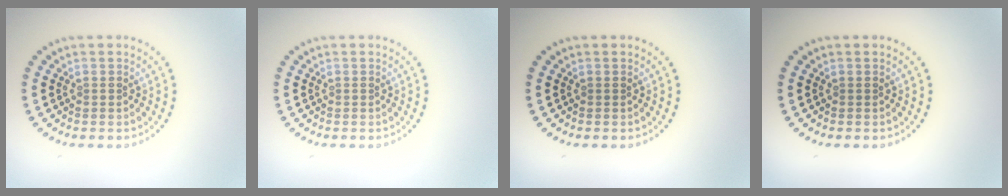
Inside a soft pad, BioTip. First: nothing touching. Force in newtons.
{"total": 0.0}
{"total": 0.0}
{"total": 0.0}